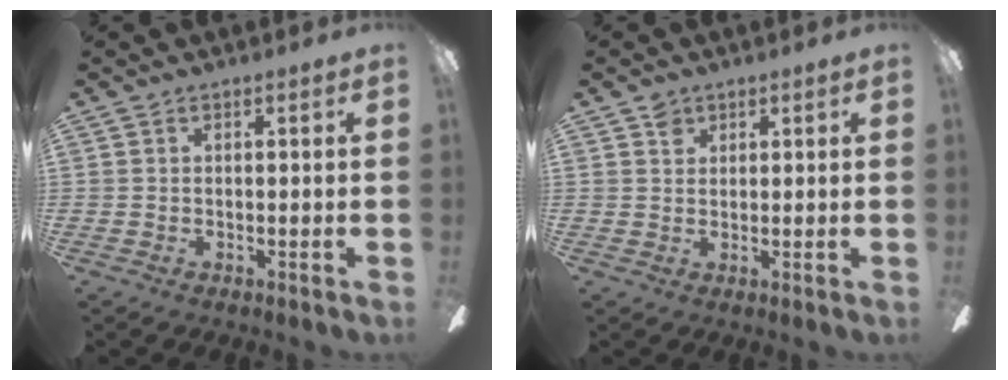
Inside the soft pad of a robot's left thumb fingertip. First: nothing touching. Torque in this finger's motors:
{"motor_torque": [0.16, -0.02, 0.36, -0.25, 0.00]}